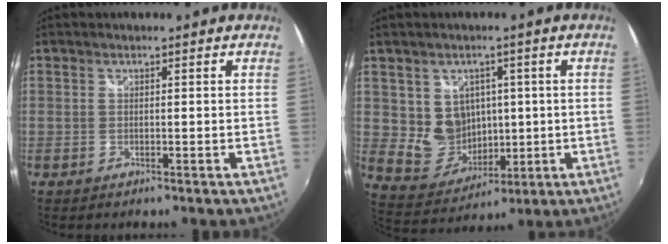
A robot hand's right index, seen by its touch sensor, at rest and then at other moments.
{"total": 8.7, "force": [1.3, 8.1, 2.9], "torque": [-0.064, 0.001, 0.044]}